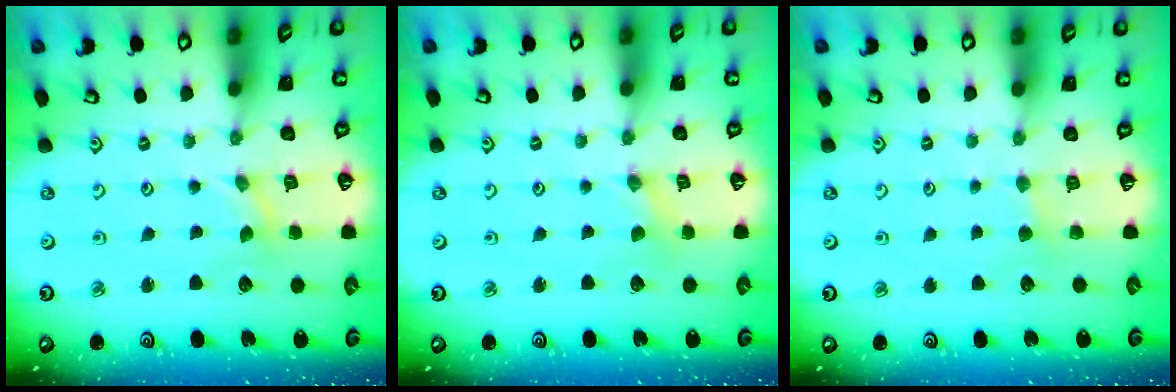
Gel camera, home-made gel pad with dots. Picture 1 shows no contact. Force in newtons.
{"total": 0.0}
{"total": 2.4, "press": 2.4, "slide": 0.4}